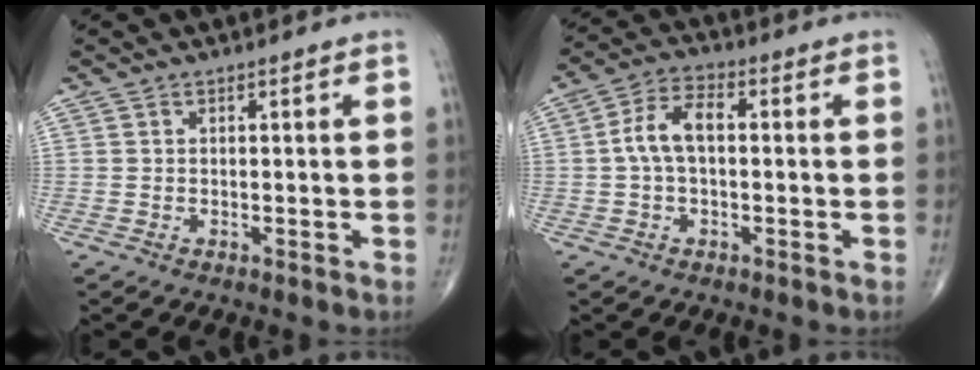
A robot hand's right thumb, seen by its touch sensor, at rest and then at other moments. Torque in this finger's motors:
{"motor_torque": [-0.39, 0.53, 0.56, -0.08, 0.28]}